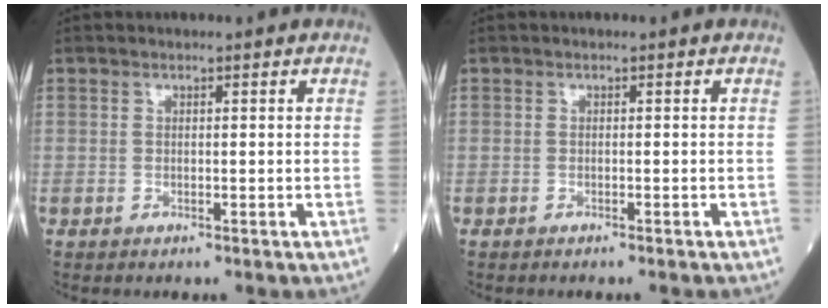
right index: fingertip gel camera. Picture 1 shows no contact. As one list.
[{"total": 1.1, "force": [-0.9, -0.1, 0.5], "torque": [-0.009, 0.000, -0.012]}]